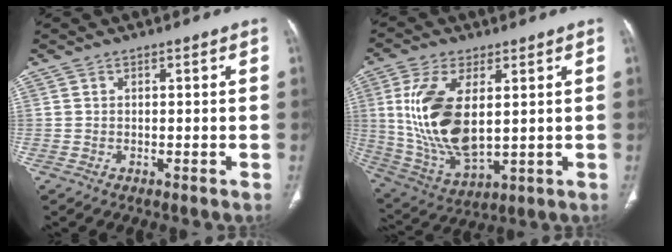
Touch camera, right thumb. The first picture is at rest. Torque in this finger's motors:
{"motor_torque": [1.40, 3.61, 1.90, 0.68, 0.60]}